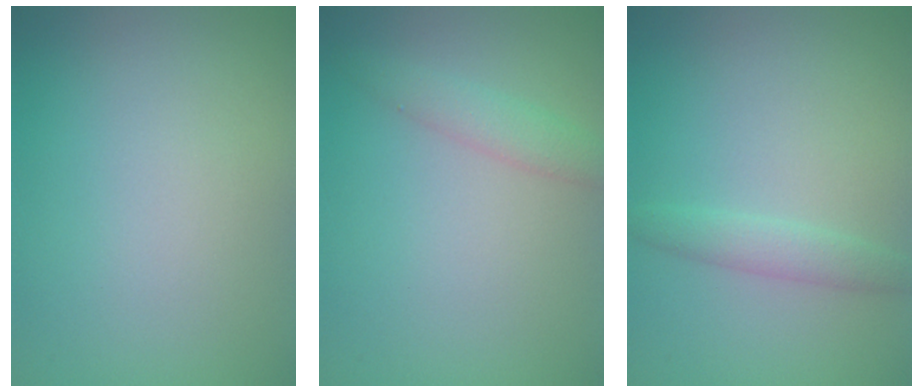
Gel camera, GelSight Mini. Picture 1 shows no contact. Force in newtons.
{"total": 1.9, "press": 1.9, "slide": 0.2}
{"total": 1.9, "press": 1.9, "slide": 0.1}